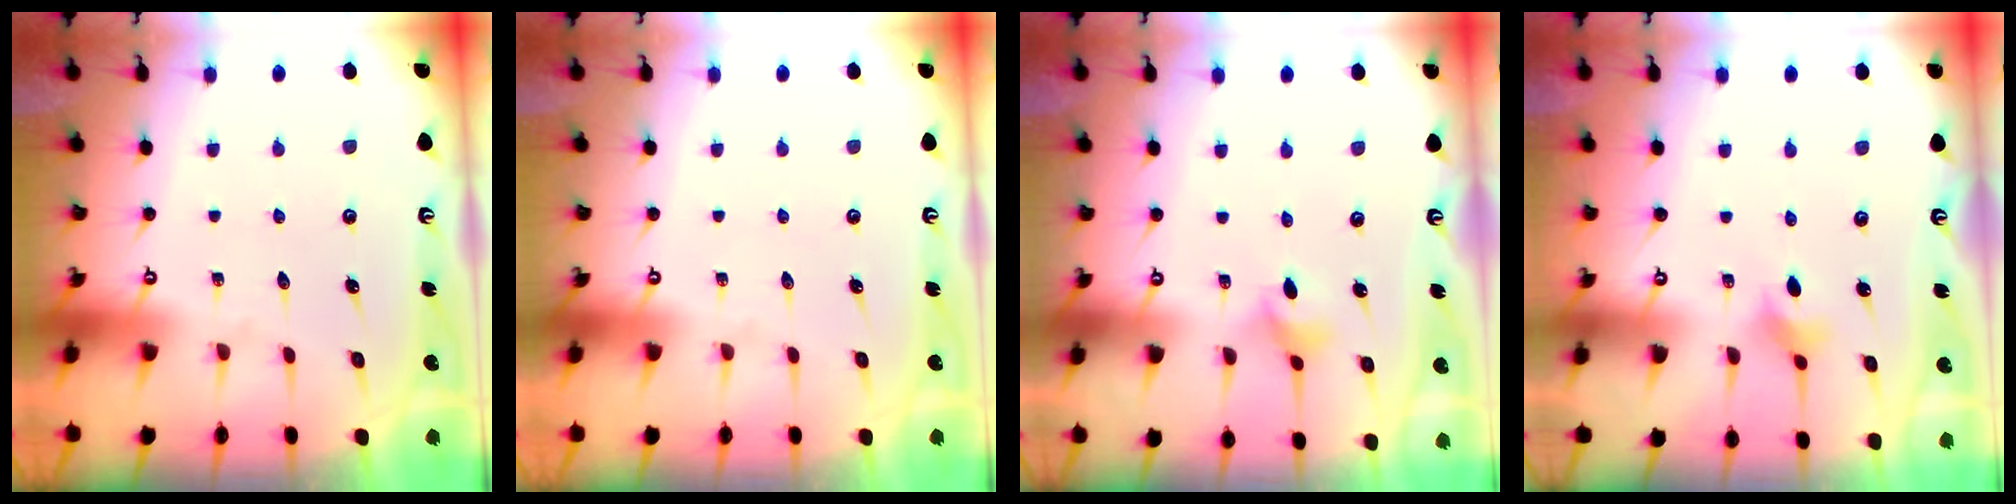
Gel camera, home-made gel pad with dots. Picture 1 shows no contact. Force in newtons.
{"total": 0.0}
{"total": 4.2, "press": 4.2, "slide": 0.7}
{"total": 3.6, "press": 3.6, "slide": 0.6}